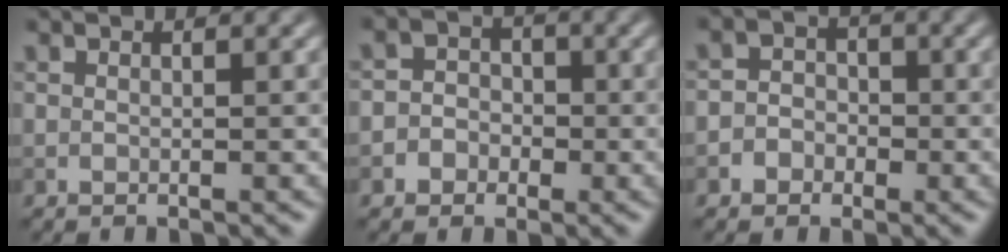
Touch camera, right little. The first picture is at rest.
{"total": 3.4, "force": [-1.0, 3.1, 0.8], "torque": [0.022, 0.015, -0.035]}
{"total": 3.0, "force": [-0.9, 2.7, 0.8], "torque": [0.019, 0.014, -0.036]}